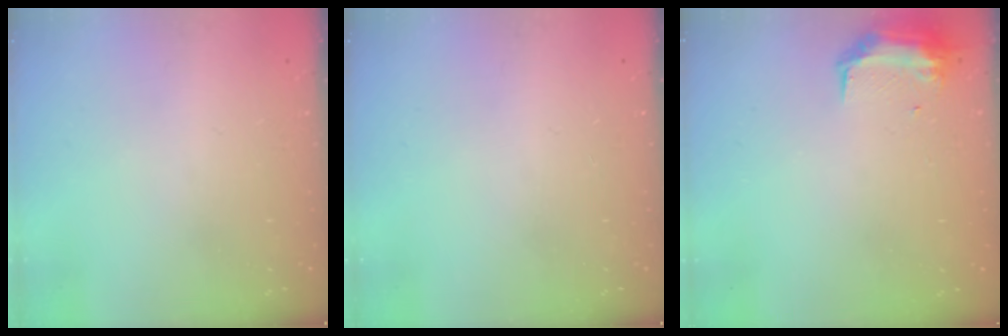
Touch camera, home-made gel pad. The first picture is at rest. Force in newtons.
{"total": 0.0}
{"total": 13.0, "press": 11.0, "slide": 6.9}